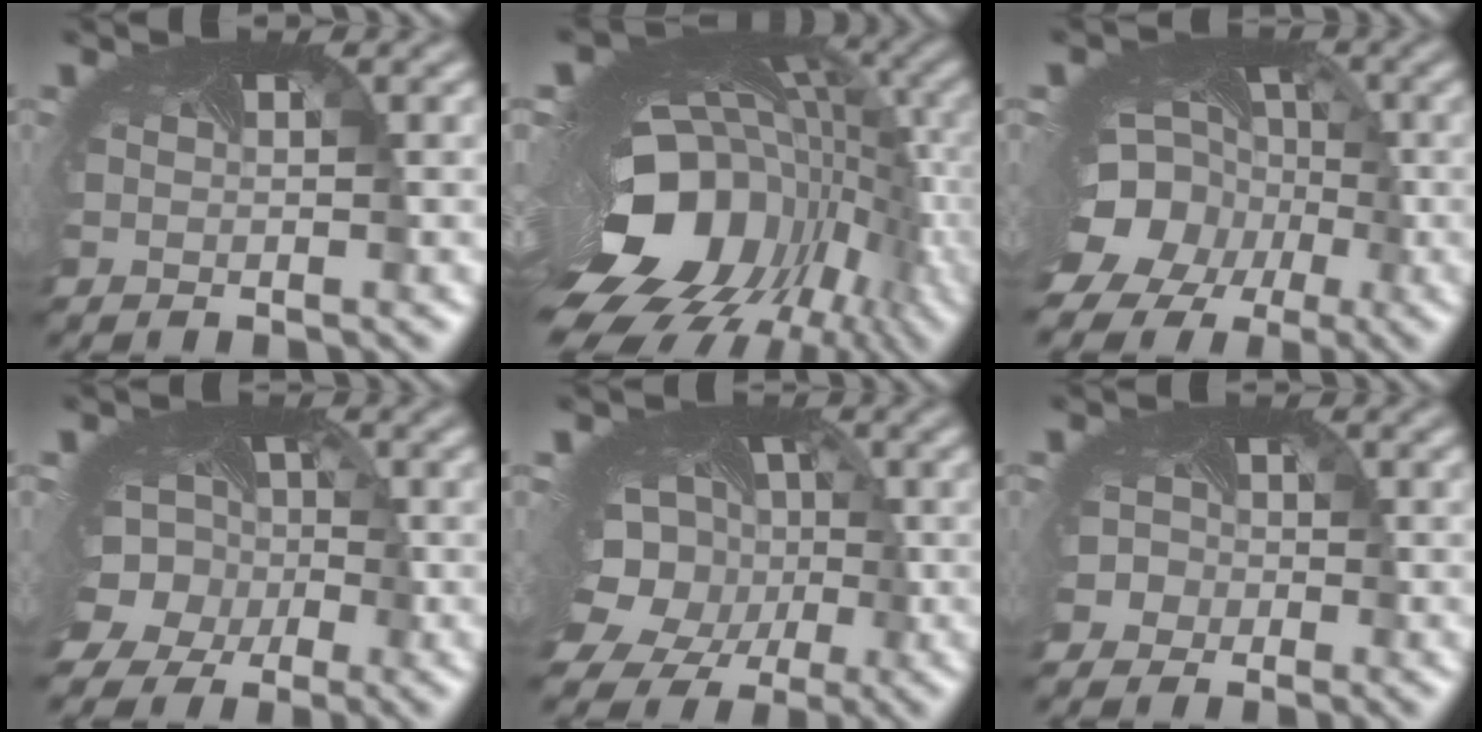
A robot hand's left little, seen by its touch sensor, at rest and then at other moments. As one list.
[{"total": 19.7, "force": [-6.3, 12.9, 13.5], "torque": [-0.237, -0.077, -0.073]}, {"total": 15.3, "force": [-5.8, 12.3, 7.2], "torque": [-0.156, -0.047, -0.086]}, {"total": 9.2, "force": [-2.0, 8.0, 4.2], "torque": [-0.083, -0.026, -0.042]}, {"total": 14.7, "force": [-2.5, 11.7, 8.5], "torque": [-0.159, -0.032, -0.043]}, {"total": 4.9, "force": [-3.0, 3.8, 0.9], "torque": [-0.006, -0.007, -0.049]}]